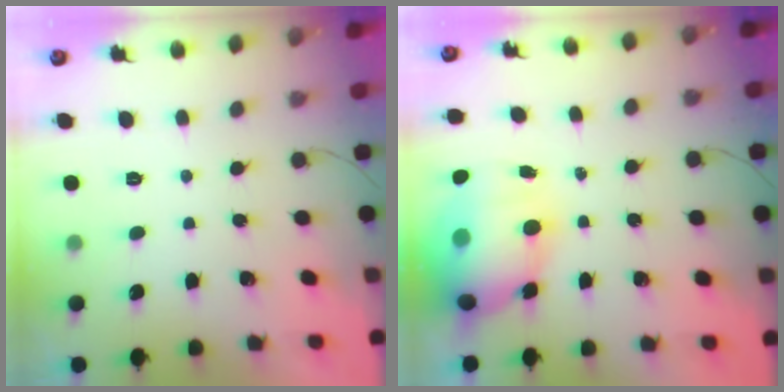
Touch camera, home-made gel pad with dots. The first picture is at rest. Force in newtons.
{"total": 15.2, "press": 14.8, "slide": 3.7}